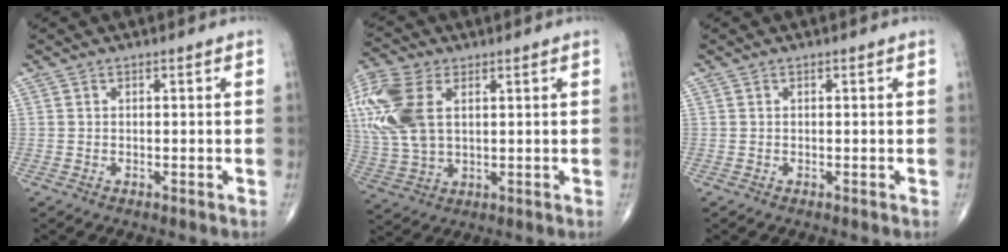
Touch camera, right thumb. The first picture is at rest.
{"total": 18.0, "force": [5.0, 10.9, 13.5], "torque": [-0.343, 0.004, 0.098]}
{"total": 0.0}